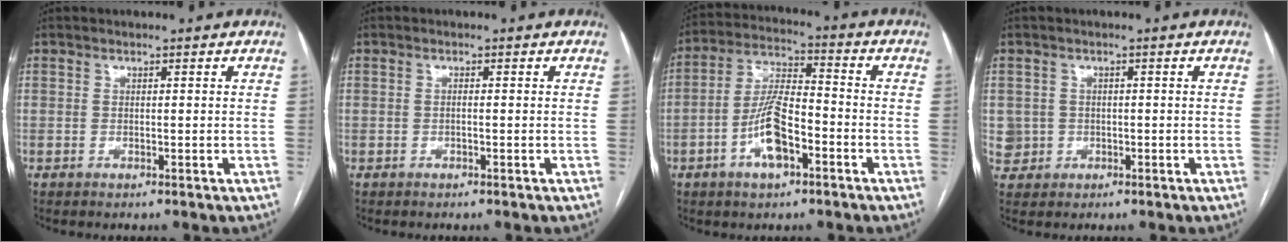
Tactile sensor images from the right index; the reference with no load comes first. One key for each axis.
{"total": 0.8, "fx": -0.5, "fy": 0.2, "fz": 0.6, "tx": -0.012, "ty": 0.002, "tz": -0.007}
{"total": 9.9, "fx": -4.0, "fy": 3.3, "fz": 8.4, "tx": -0.176, "ty": 0.012, "tz": -0.072}
{"total": 3.1, "fx": -0.4, "fy": 3.0, "fz": -0.1, "tx": 0.011, "ty": 0.009, "tz": 0.000}